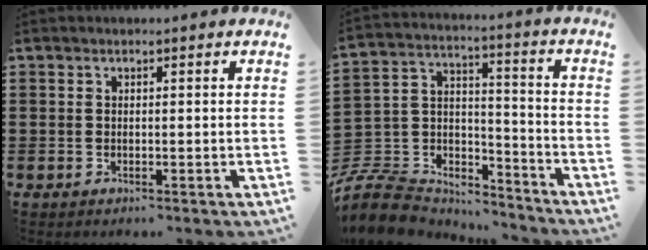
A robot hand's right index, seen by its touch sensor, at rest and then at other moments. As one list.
[{"total": 8.8, "force": [-7.8, 3.7, 1.9], "torque": [-0.069, 0.005, -0.156]}]